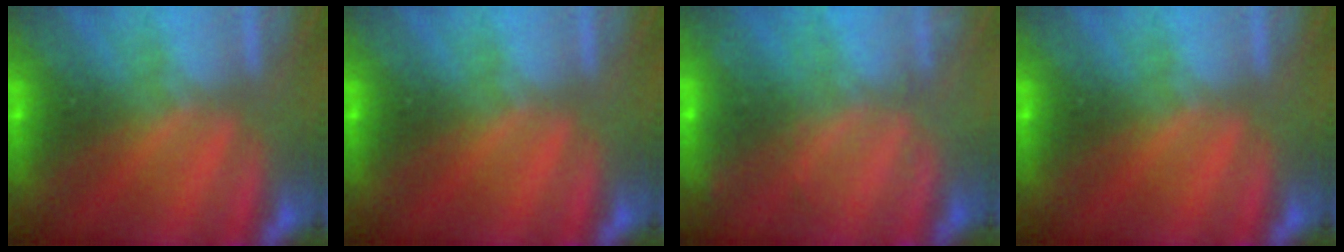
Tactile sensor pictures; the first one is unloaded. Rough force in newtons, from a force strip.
{"total": 0.0}
{"total": 2.3}
{"total": 0.0}